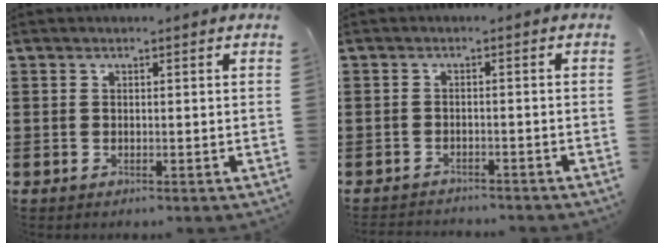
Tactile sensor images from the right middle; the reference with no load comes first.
{"total": 1.7, "force": [-1.7, 0.1, -0.1], "torque": [-0.004, 0.000, -0.037]}